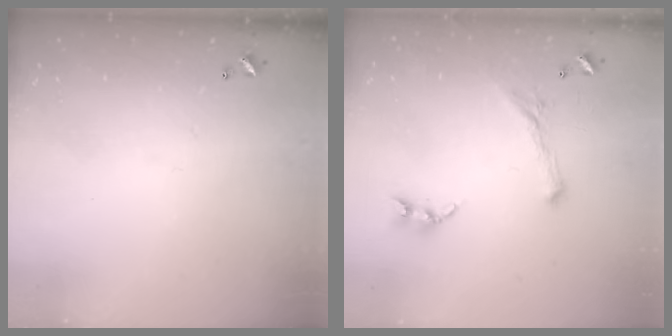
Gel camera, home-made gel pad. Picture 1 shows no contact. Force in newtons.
{"total": 1.6, "press": 1.5, "slide": 0.4}